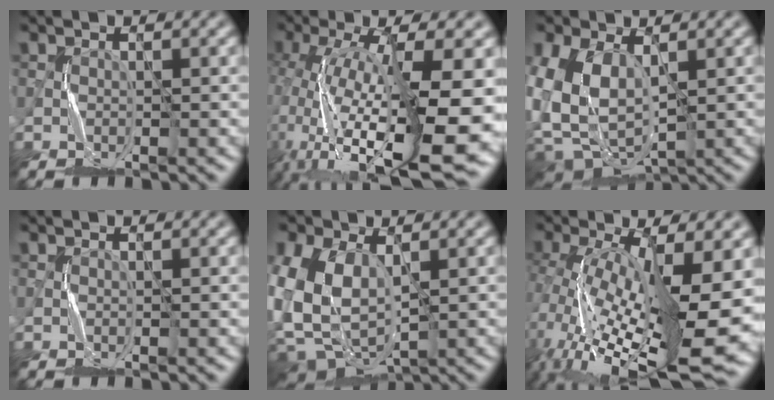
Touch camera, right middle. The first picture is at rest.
{"total": 16.5, "force": [-2.6, 4.9, 15.5], "torque": [-0.287, -0.025, -0.022]}
{"total": 10.2, "force": [0.9, 7.0, 7.4], "torque": [-0.161, -0.018, 0.032]}
{"total": 0.0}
{"total": 11.3, "force": [0.8, 7.9, 8.0], "torque": [-0.174, -0.017, 0.029]}
{"total": 14.8, "force": [-2.0, 5.0, 13.7], "torque": [-0.256, -0.021, -0.019]}